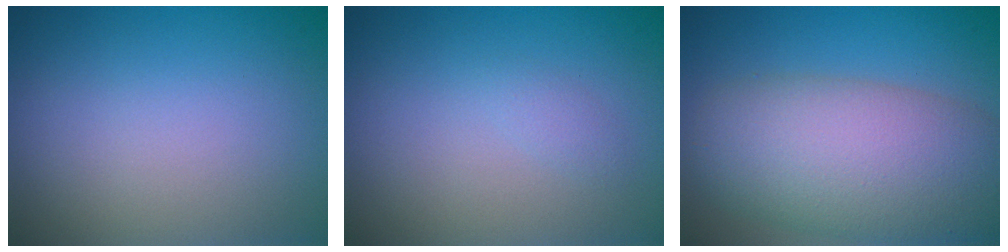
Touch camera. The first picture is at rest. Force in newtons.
{"total": 0.7, "press": 0.7, "slide": 0.0}
{"total": 9.4, "press": 9.4, "slide": 0.6}